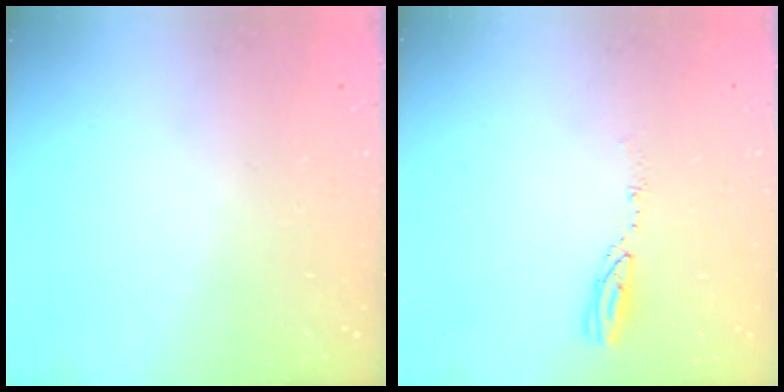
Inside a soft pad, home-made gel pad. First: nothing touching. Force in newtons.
{"total": 3.5, "press": 3.5, "slide": 0.3}